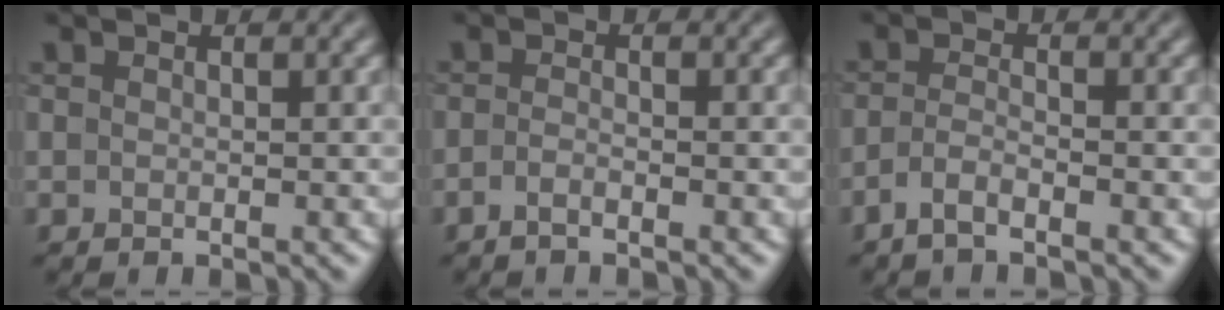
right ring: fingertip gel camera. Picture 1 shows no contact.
{"total": 0.8, "force": [-0.6, 0.1, 0.6], "torque": [-0.018, 0.002, -0.015]}
{"total": 1.6, "force": [-1.2, 0.2, 1.1], "torque": [-0.029, 0.003, -0.033]}